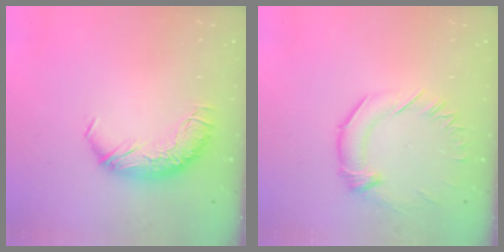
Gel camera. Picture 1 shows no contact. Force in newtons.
{"total": 1.1, "press": 0.3, "slide": 1.0}